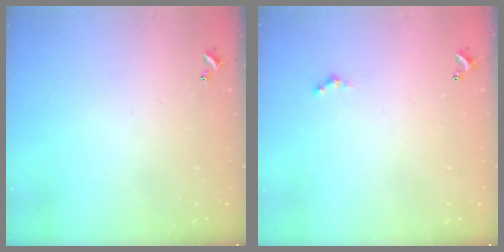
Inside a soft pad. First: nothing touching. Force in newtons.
{"total": 1.6, "press": 1.5, "slide": 0.4}